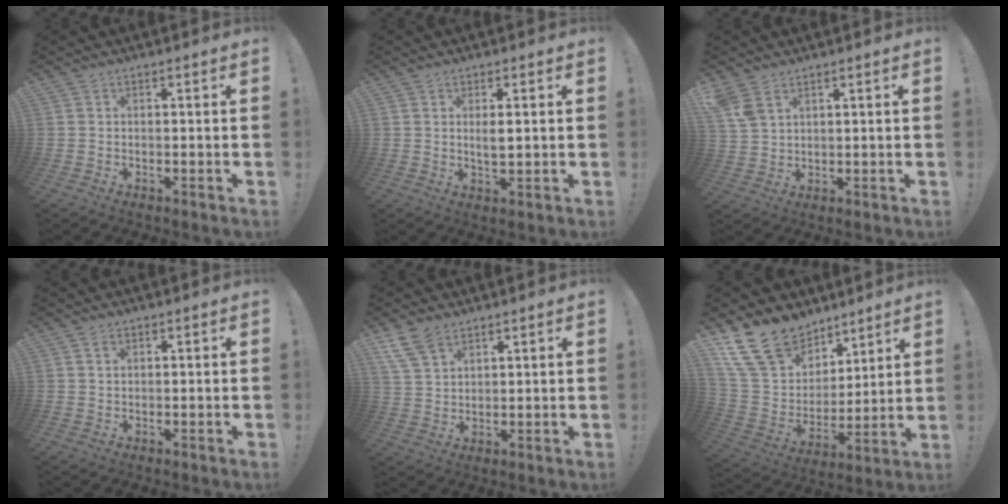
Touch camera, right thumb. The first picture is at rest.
{"total": 3.4, "force": [0.6, 1.2, 3.1], "torque": [-0.044, -0.008, 0.005]}
{"total": 5.8, "force": [3.5, 3.3, 3.3], "torque": [-0.056, -0.012, 0.069]}
{"total": 1.1, "force": [0.8, 0.4, 0.6], "torque": [-0.008, -0.003, 0.014]}
{"total": 8.3, "force": [5.7, 4.4, 4.0], "torque": [-0.085, -0.017, 0.116]}
{"total": 18.7, "force": [12.4, 12.0, 7.1], "torque": [-0.140, -0.068, 0.252]}